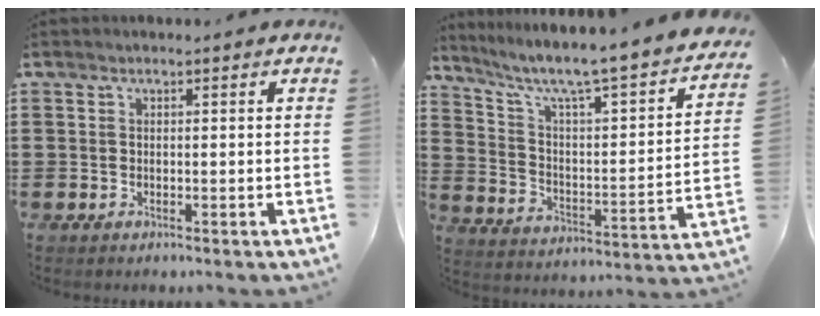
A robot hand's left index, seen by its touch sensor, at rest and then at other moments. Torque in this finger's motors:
{"motor_torque": [1.43, -0.71, 0.35, 0.21]}